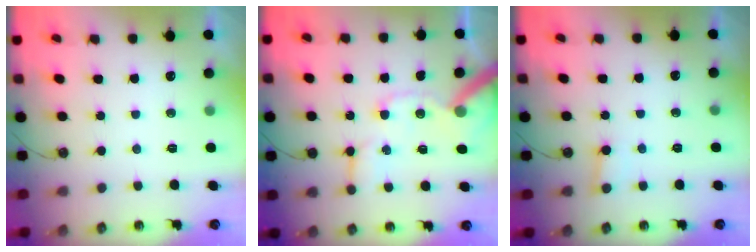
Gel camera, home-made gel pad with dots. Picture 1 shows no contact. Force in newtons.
{"total": 13.9, "press": 13.8, "slide": 2.0}
{"total": 3.6, "press": 3.6, "slide": 0.3}